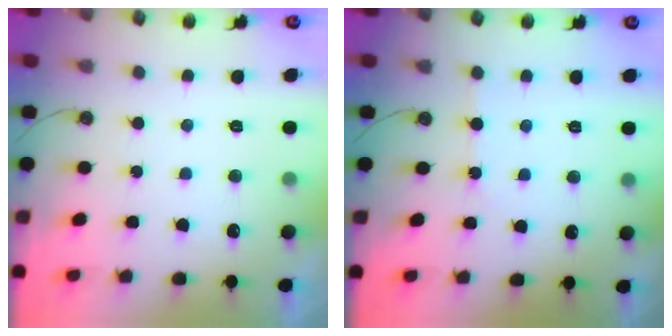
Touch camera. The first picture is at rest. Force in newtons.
{"total": 2.3, "press": 2.3, "slide": 0.4}